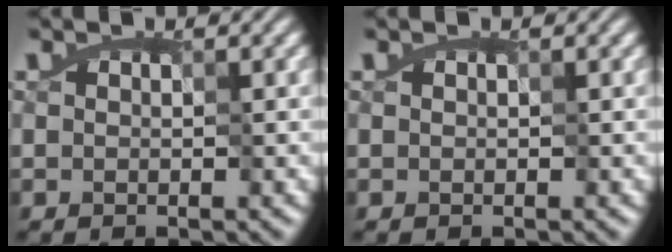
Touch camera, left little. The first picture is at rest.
{"total": 0.0}